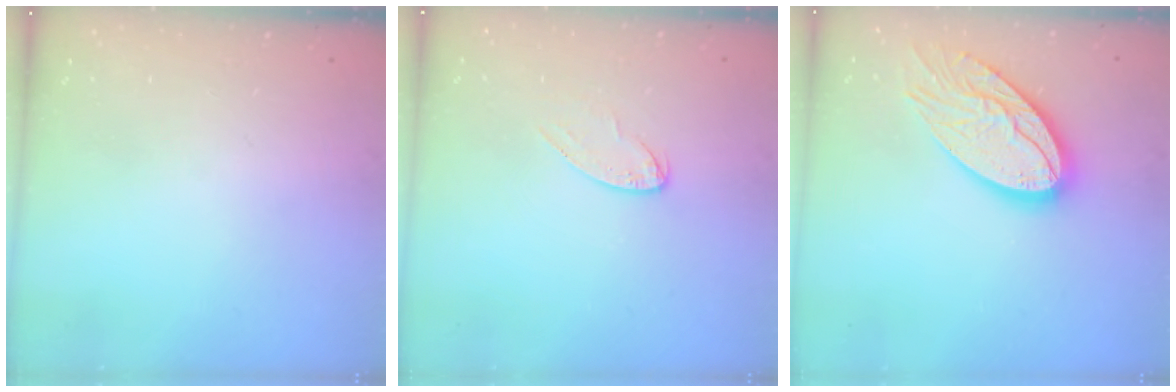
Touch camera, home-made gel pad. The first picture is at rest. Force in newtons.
{"total": 7.1, "press": 7.0, "slide": 0.6}
{"total": 18.9, "press": 18.9, "slide": 1.4}